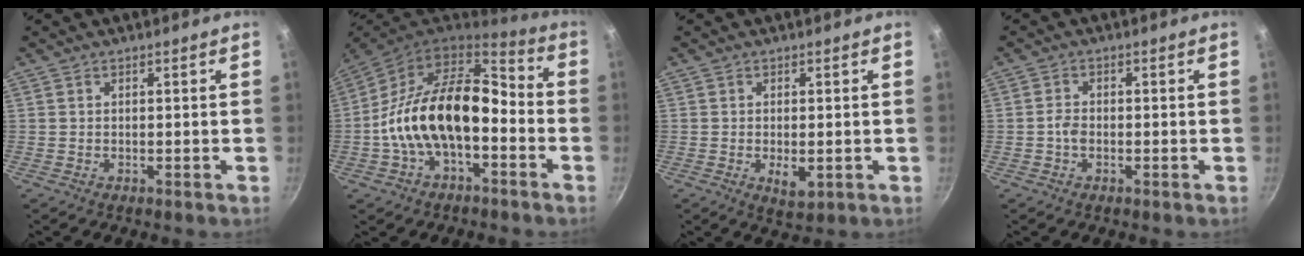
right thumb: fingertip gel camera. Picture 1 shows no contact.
{"total": 20.2, "force": [-3.8, 11.6, 16.1], "torque": [-0.261, 0.057, -0.081]}
{"total": 3.9, "force": [-0.8, 1.9, 3.3], "torque": [-0.051, -0.008, -0.006]}
{"total": 1.8, "force": [-0.6, 1.2, 1.2], "torque": [-0.029, 0.010, -0.012]}